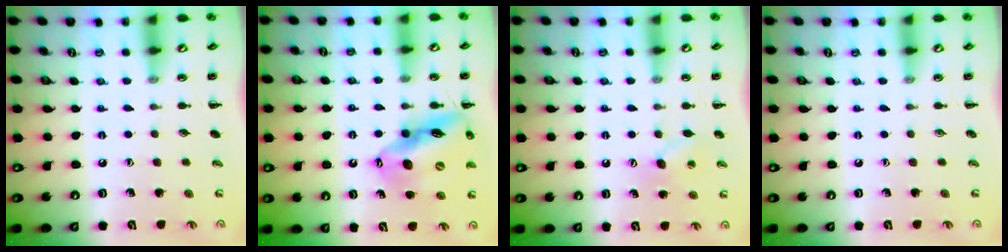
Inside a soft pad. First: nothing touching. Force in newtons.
{"total": 17.5, "press": 17.1, "slide": 4.0}
{"total": 7.2, "press": 7.1, "slide": 1.2}
{"total": 0.0}